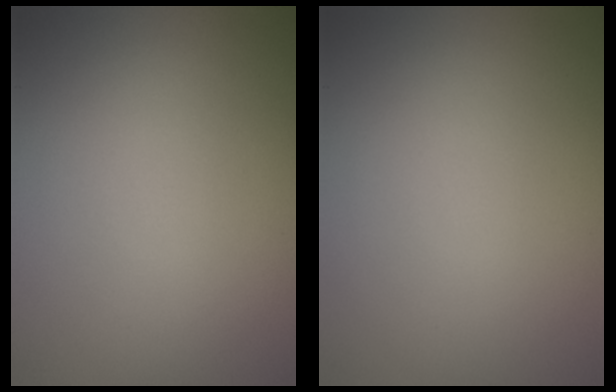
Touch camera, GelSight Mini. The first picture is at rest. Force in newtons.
{"total": 0.0}